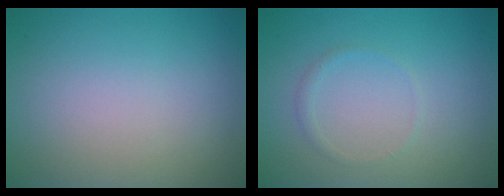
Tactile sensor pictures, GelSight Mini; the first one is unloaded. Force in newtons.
{"total": 0.7, "press": 0.7, "slide": 0.0}